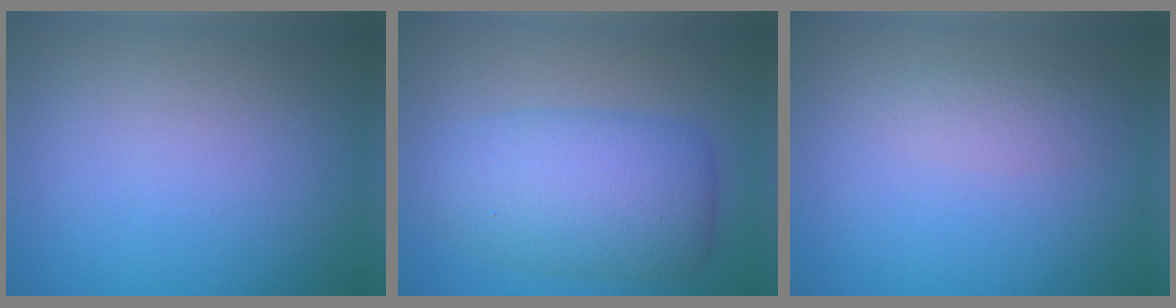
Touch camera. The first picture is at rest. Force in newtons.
{"total": 6.8, "press": 6.8, "slide": 0.2}
{"total": 1.5, "press": 1.5, "slide": 0.1}